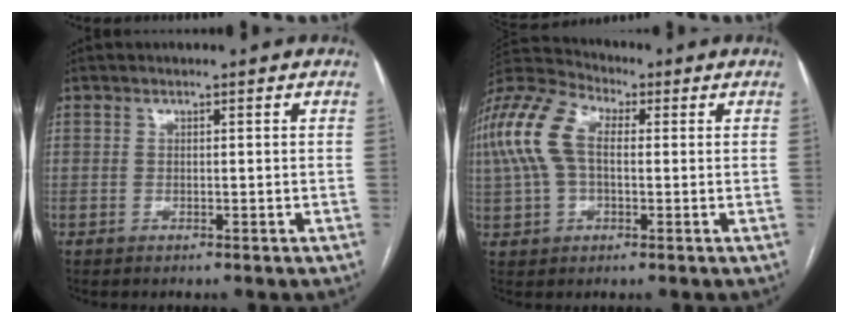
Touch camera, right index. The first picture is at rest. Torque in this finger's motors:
{"motor_torque": [1.96, 0.20, 1.00, 0.14]}